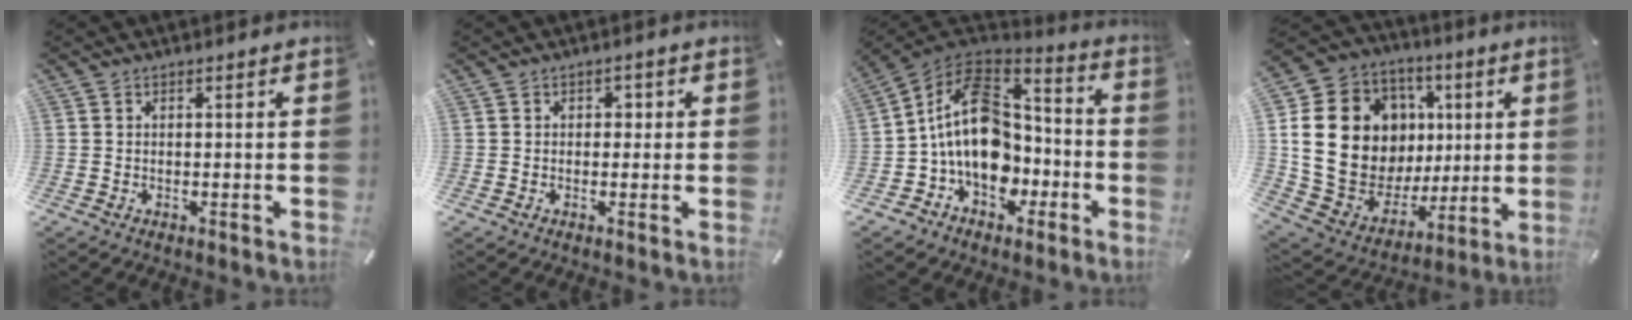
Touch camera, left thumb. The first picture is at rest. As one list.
[{"total": 1.8, "force": [-0.2, 1.6, 0.7], "torque": [-0.008, 0.005, -0.009]}, {"total": 18.0, "force": [-1.8, 14.0, 11.2], "torque": [-0.202, 0.008, -0.027]}, {"total": 23.5, "force": [5.3, 19.1, 12.6], "torque": [-0.245, -0.033, 0.129]}]